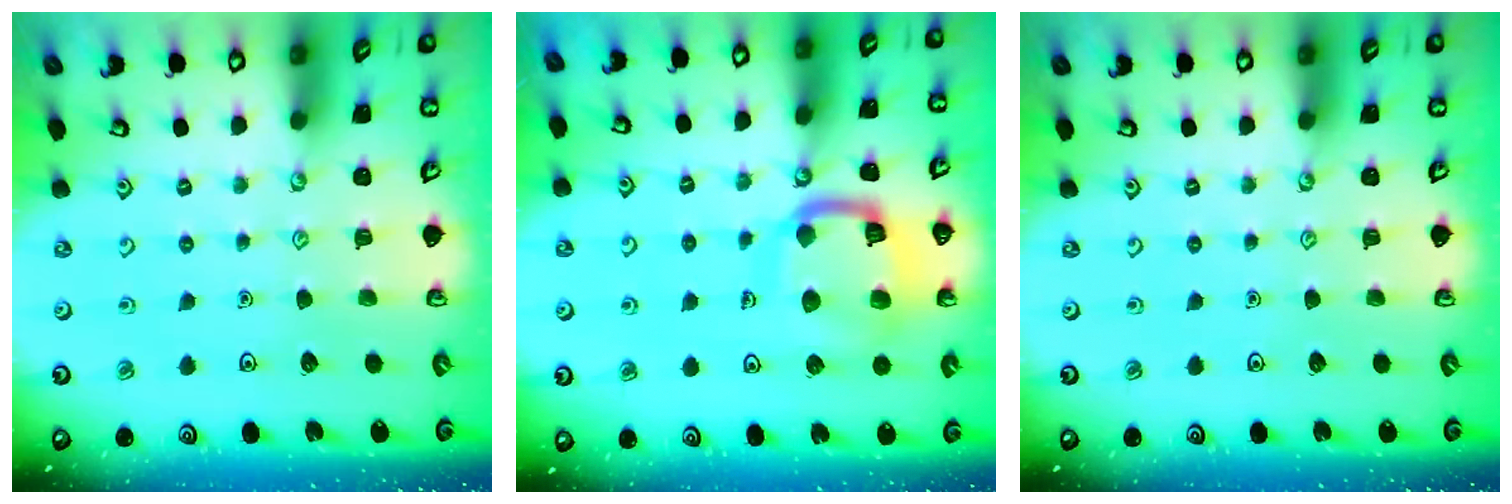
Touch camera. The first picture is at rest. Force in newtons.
{"total": 15.4, "press": 15.3, "slide": 1.6}
{"total": 0.0}